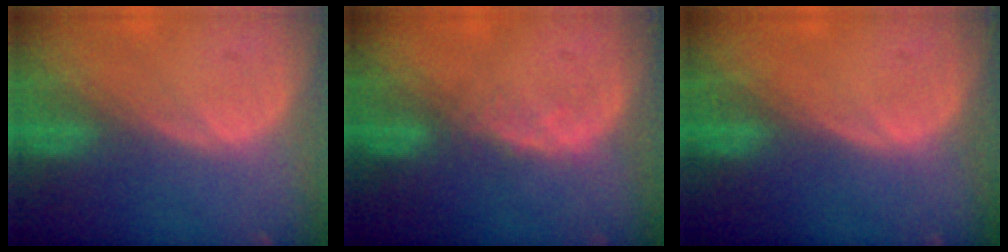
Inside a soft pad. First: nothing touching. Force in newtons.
{"total": 1.4, "press": 1.4, "slide": 0.2}
{"total": 0.0}